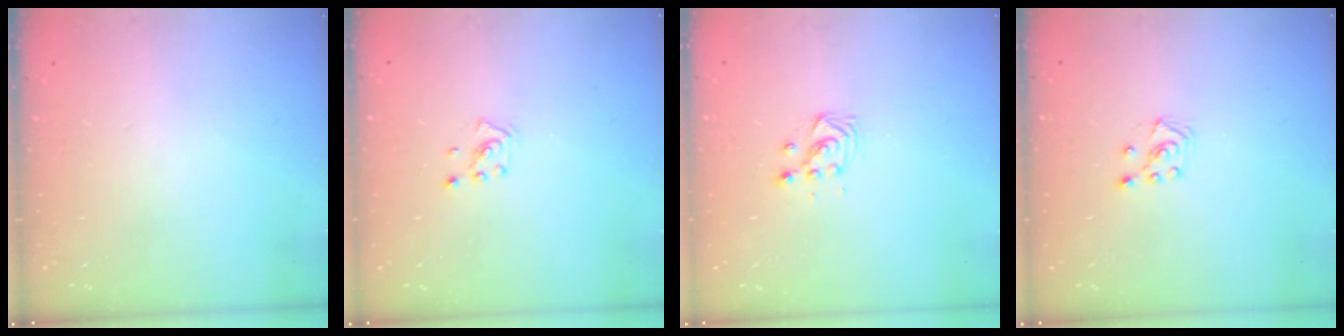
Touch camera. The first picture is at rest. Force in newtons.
{"total": 2.0, "press": 2.0, "slide": 0.6}
{"total": 2.9, "press": 2.9, "slide": 0.3}
{"total": 3.8, "press": 3.8, "slide": 0.3}